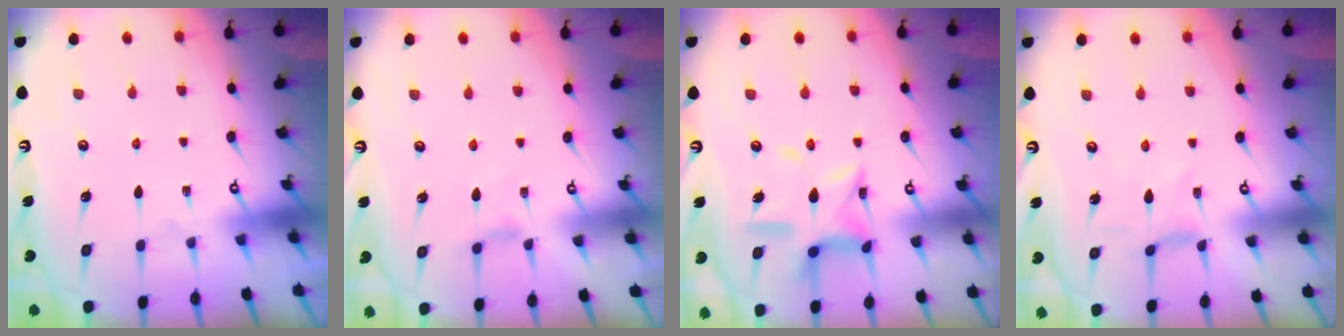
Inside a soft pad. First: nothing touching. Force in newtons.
{"total": 2.1, "press": 2.1, "slide": 0.4}
{"total": 12.7, "press": 12.7, "slide": 1.1}
{"total": 1.0, "press": 1.0, "slide": 0.2}